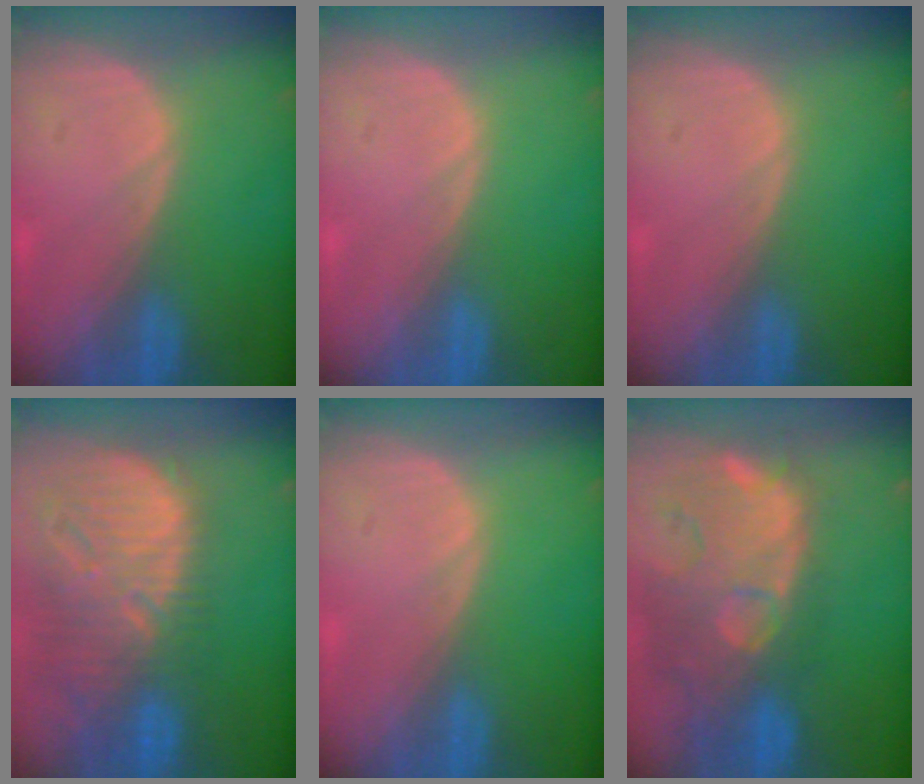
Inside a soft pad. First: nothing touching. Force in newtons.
{"total": 0.0}
{"total": 0.0}
{"total": 13.3, "press": 11.5, "slide": 6.7}
{"total": 0.0}
{"total": 14.0, "press": 11.5, "slide": 8.1}